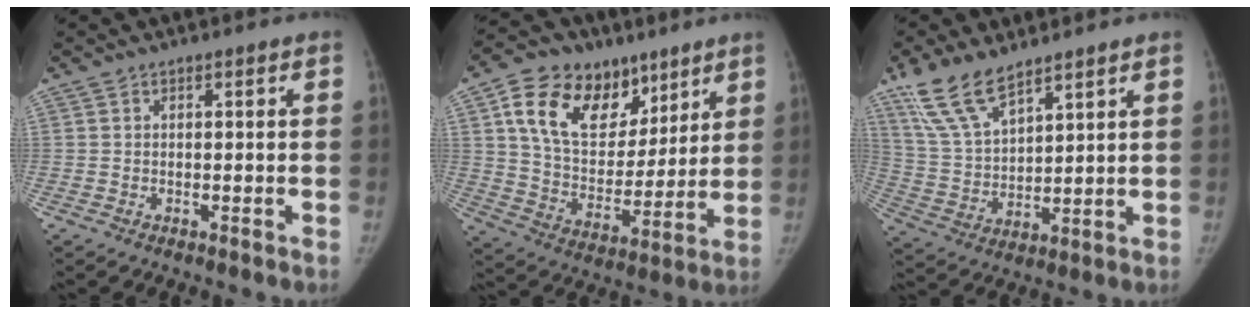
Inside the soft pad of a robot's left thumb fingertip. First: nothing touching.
{"total": 20.7, "force": [10.6, 13.5, 11.6], "torque": [-0.159, -0.031, 0.187]}
{"total": 11.9, "force": [8.7, 4.6, 6.7], "torque": [-0.122, -0.036, 0.184]}